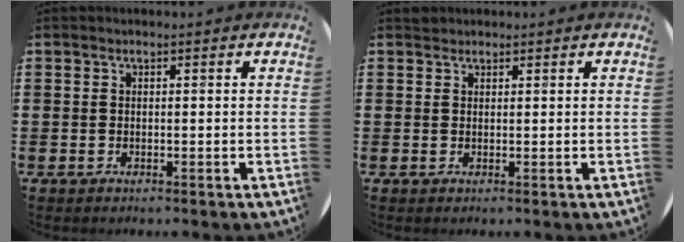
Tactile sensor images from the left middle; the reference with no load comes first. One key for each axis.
{"total": 0.8, "fx": 0.8, "fy": 0.2, "fz": -0.2, "tx": 0.012, "ty": 0.001, "tz": 0.013}